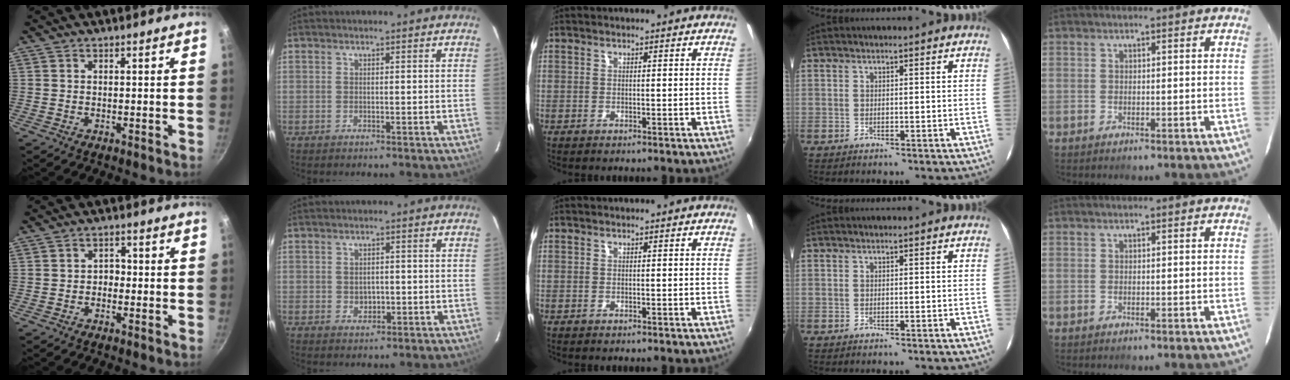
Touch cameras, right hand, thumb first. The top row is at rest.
{"thumb": {"total": 2.2, "force": [-0.8, 1.8, 1.1], "torque": [-0.001, 0.011, -0.015]}, "index": {"total": 2.6, "force": [-0.3, 2.3, 1.2], "torque": [-0.018, 0.000, 0.000]}}